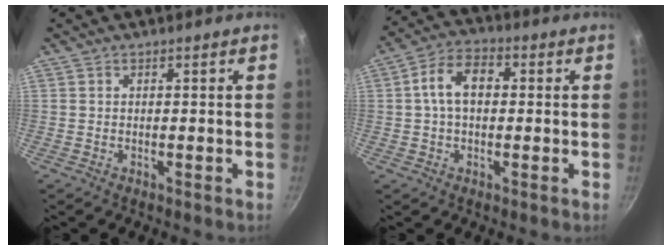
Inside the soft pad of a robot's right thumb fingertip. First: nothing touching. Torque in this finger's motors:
{"motor_torque": [-0.43, 0.77, 0.72, -0.13, 0.03]}